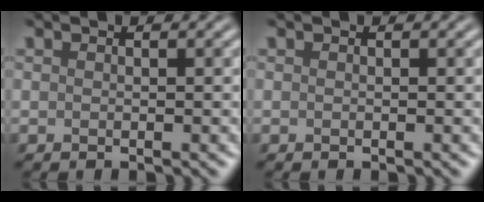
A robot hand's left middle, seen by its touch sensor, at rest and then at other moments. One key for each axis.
{"total": 0.0}